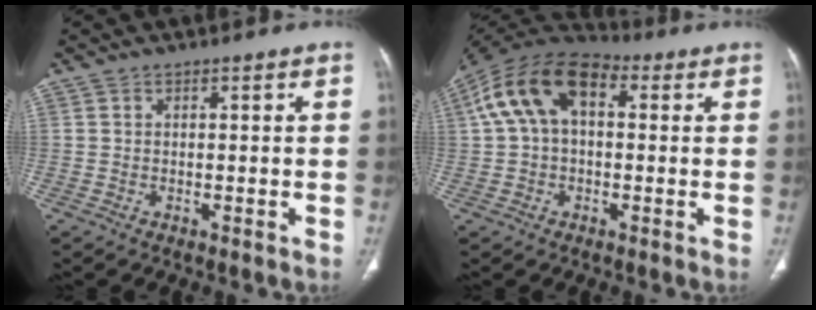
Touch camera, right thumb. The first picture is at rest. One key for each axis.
{"total": 14.6, "fx": 3.2, "fy": 8.9, "fz": 11.1, "tx": -0.200, "ty": 0.042, "tz": 0.047}